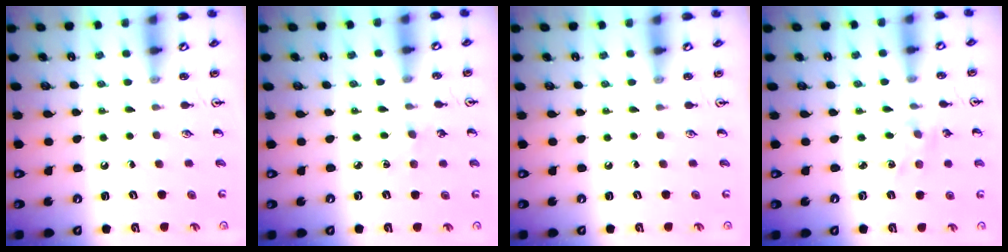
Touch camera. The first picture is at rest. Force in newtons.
{"total": 3.5, "press": 3.5, "slide": 0.5}
{"total": 0.0}
{"total": 1.8, "press": 1.7, "slide": 0.5}